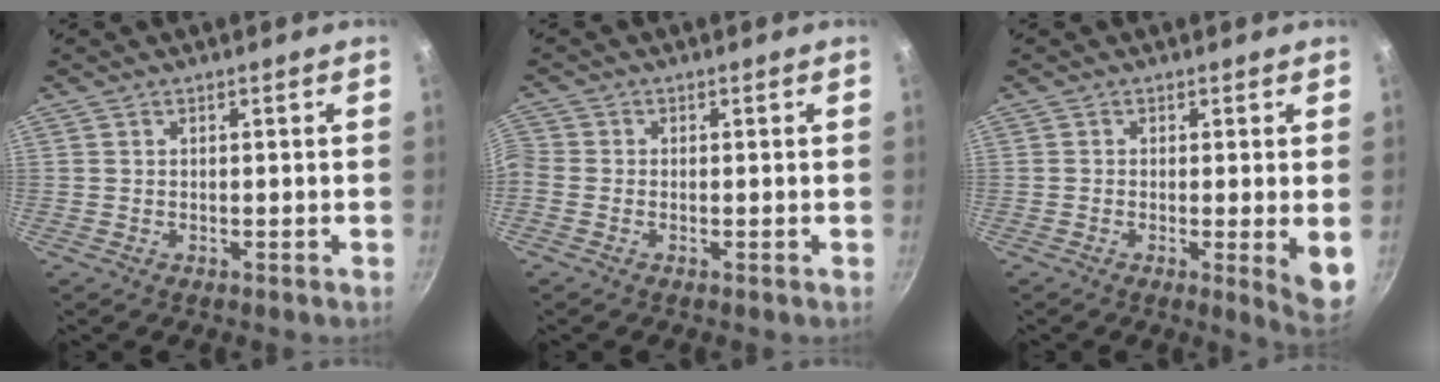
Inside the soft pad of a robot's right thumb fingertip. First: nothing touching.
{"total": 2.1, "force": [-1.0, 1.7, 0.8], "torque": [-0.022, 0.004, -0.031]}
{"total": 5.9, "force": [-0.6, 0.7, 5.8], "torque": [-0.079, -0.014, -0.008]}